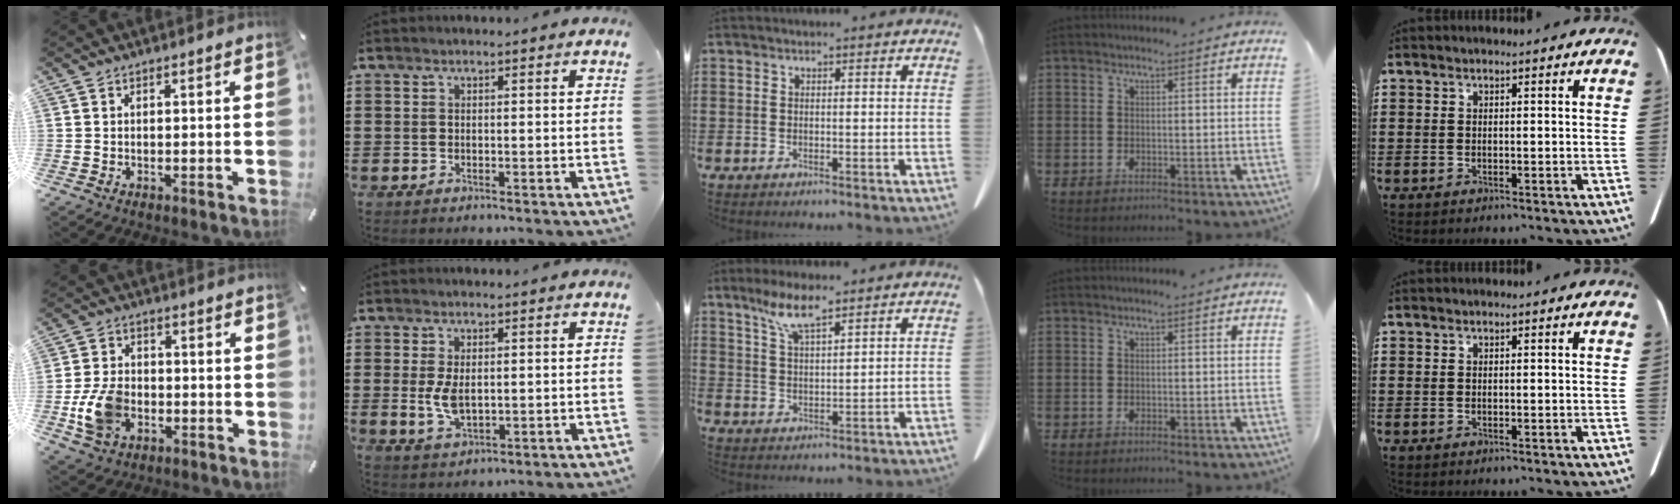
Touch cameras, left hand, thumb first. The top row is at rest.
{"thumb": {"total": 10.3, "force": [-2.7, 7.6, 6.4], "torque": [-0.138, 0.008, -0.049]}, "index": {"total": 4.5, "force": [0.1, 2.4, 3.8], "torque": [-0.096, -0.003, -0.004]}, "middle": {"total": 6.3, "force": [4.5, 1.2, 4.2], "torque": [-0.094, -0.003, 0.081]}}